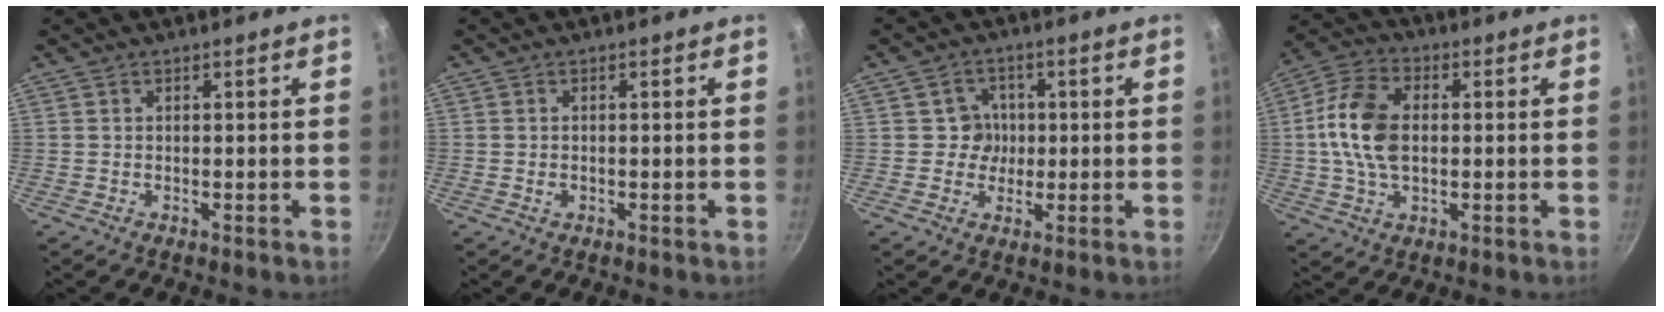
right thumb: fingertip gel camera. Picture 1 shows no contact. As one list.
[{"total": 0.7, "force": [-0.2, 0.3, 0.6], "torque": [-0.014, 0.002, -0.003]}, {"total": 4.6, "force": [0.3, 4.4, 1.2], "torque": [0.018, -0.001, -0.003]}, {"total": 12.6, "force": [0.5, 8.1, 9.6], "torque": [-0.173, 0.018, -0.003]}]